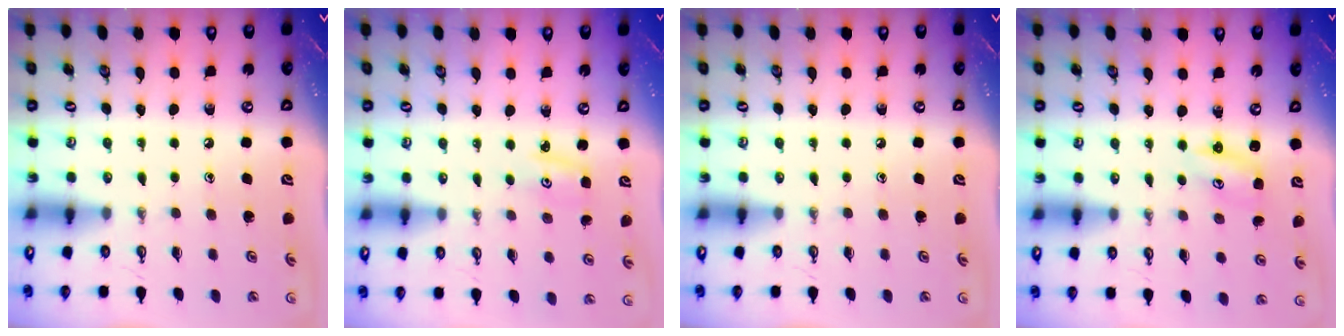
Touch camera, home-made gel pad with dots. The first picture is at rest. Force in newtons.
{"total": 2.9, "press": 2.9, "slide": 0.3}
{"total": 0.0}
{"total": 2.9, "press": 2.9, "slide": 0.3}